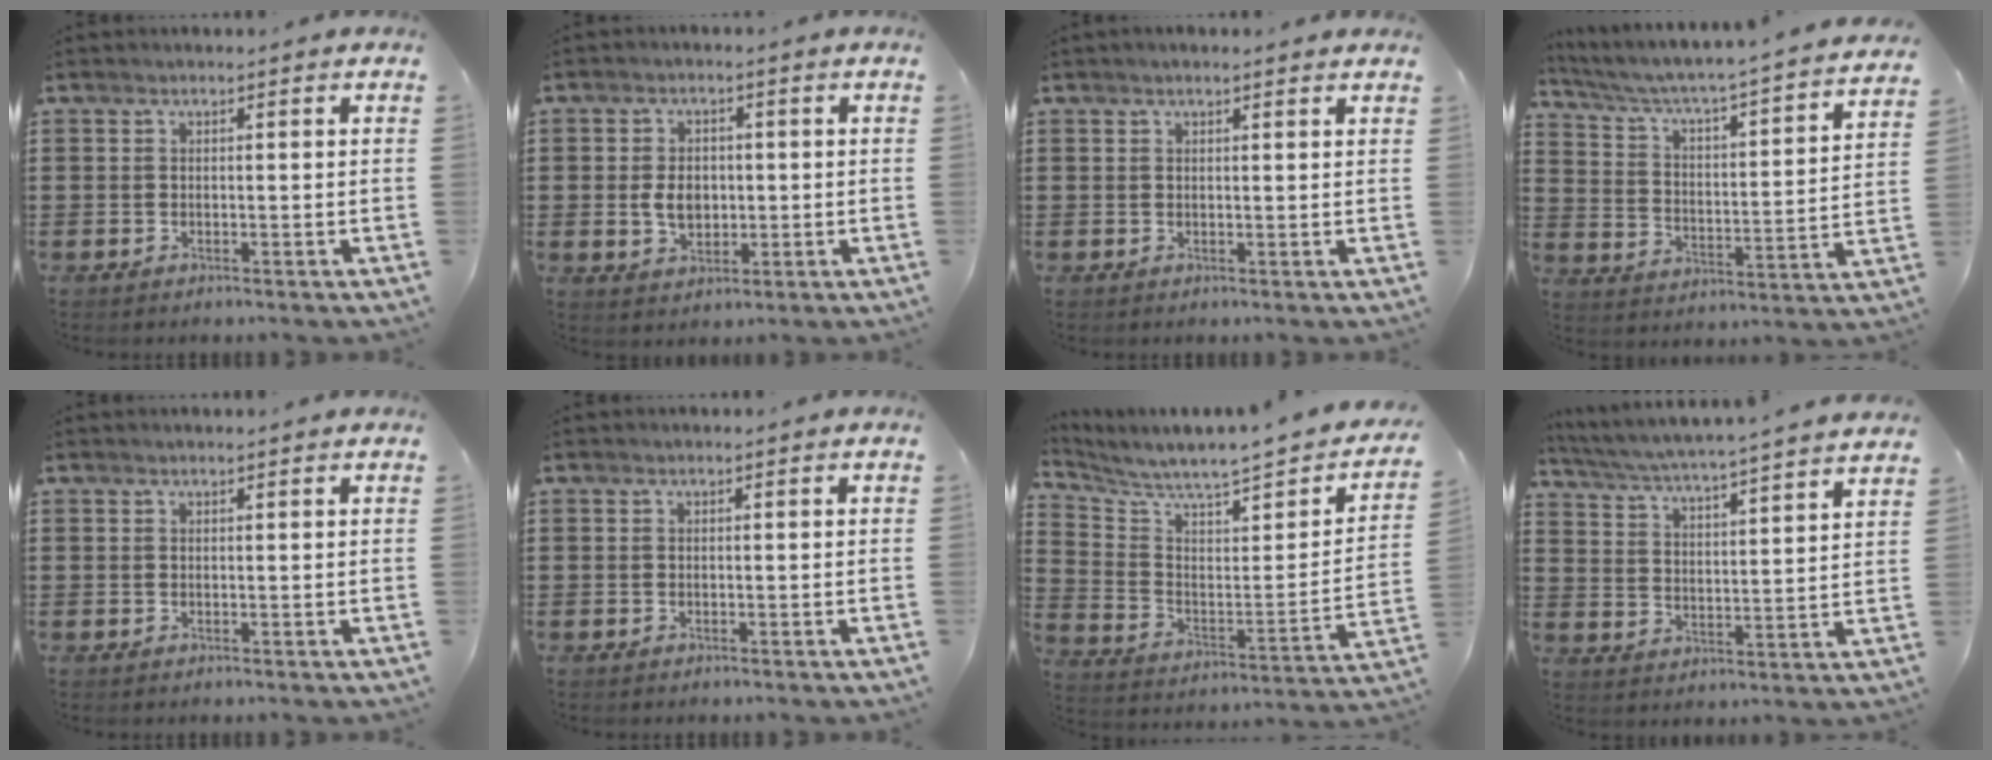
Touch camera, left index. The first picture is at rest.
{"total": 4.7, "force": [0.0, 3.2, 3.4], "torque": [-0.061, 0.000, -0.007]}
{"total": 1.1, "force": [0.9, 0.2, 0.6], "torque": [-0.013, 0.001, 0.017]}
{"total": 3.2, "force": [2.7, -0.2, 1.6], "torque": [-0.049, -0.040, 0.031]}
{"total": 0.5, "force": [0.5, 0.0, 0.2], "torque": [-0.005, 0.000, 0.010]}
{"total": 0.0}
{"total": 4.5, "force": [4.0, -0.1, 2.0], "torque": [-0.064, -0.050, 0.059]}
{"total": 4.5, "force": [4.2, -0.9, 1.4], "torque": [-0.049, -0.037, 0.064]}